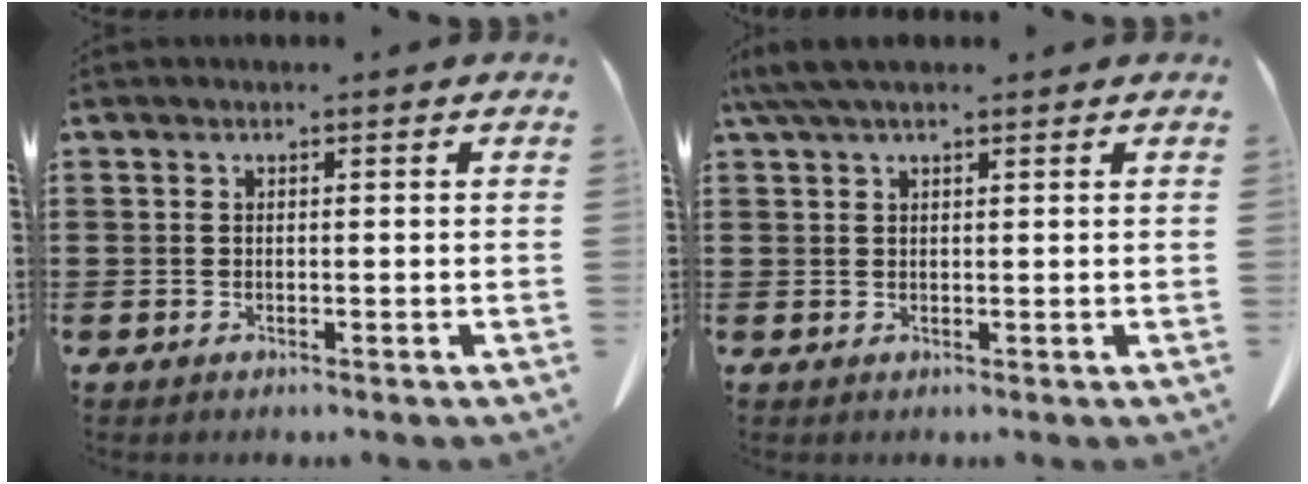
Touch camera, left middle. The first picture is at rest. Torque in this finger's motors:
{"motor_torque": [0.75, -0.54, 0.15, 0.09]}